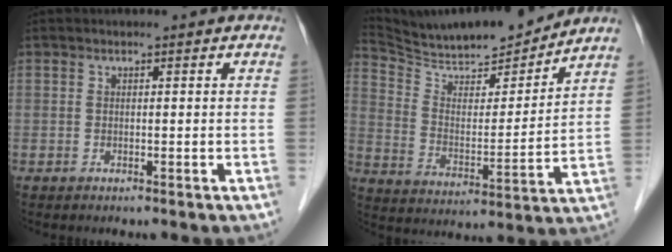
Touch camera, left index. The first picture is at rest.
{"total": 16.0, "force": [15.0, 1.2, 5.3], "torque": [-0.100, -0.016, 0.250]}